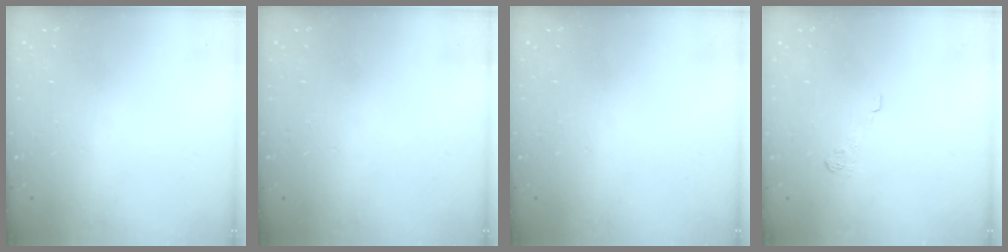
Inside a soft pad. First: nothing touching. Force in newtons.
{"total": 0.0}
{"total": 0.0}
{"total": 7.1, "press": 6.9, "slide": 1.5}